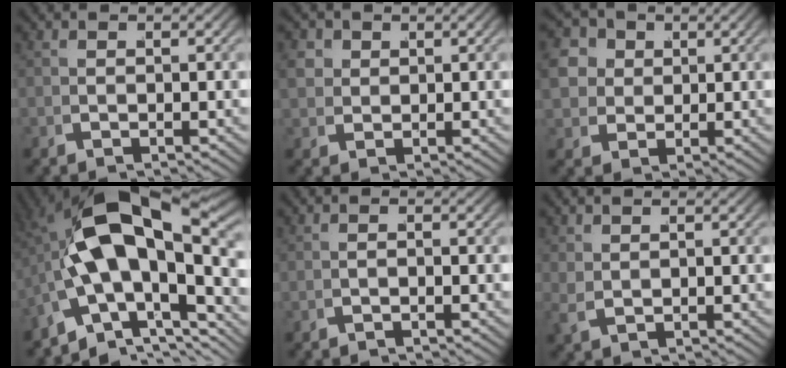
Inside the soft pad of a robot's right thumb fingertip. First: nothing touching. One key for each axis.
{"total": 4.6, "fx": 1.3, "fy": 3.8, "fz": 2.2, "tx": -0.052, "ty": -0.008, "tz": 0.029}
{"total": 9.1, "fx": 1.6, "fy": 7.6, "fz": 4.7, "tx": -0.104, "ty": -0.012, "tz": 0.025}
{"total": 17.3, "fx": -0.6, "fy": 10.5, "fz": 13.7, "tx": -0.271, "ty": -0.031, "tz": 0.000}
{"total": 1.0, "fx": -0.4, "fy": -0.9, "fz": -0.2, "tx": 0.013, "ty": 0.009, "tz": -0.012}
{"total": 1.1, "fx": 0.8, "fy": 0.3, "fz": 0.7, "tx": -0.017, "ty": 0.002, "tz": 0.024}